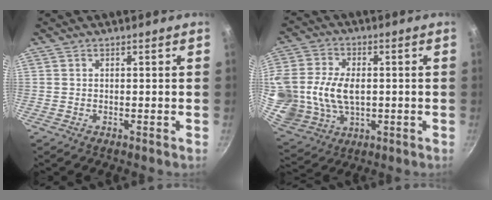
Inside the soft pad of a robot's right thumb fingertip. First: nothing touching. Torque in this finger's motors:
{"motor_torque": [2.28, 2.41, 0.92, -0.79, 0.20]}